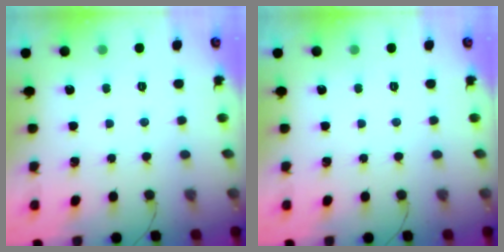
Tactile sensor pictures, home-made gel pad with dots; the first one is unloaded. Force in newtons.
{"total": 0.0}